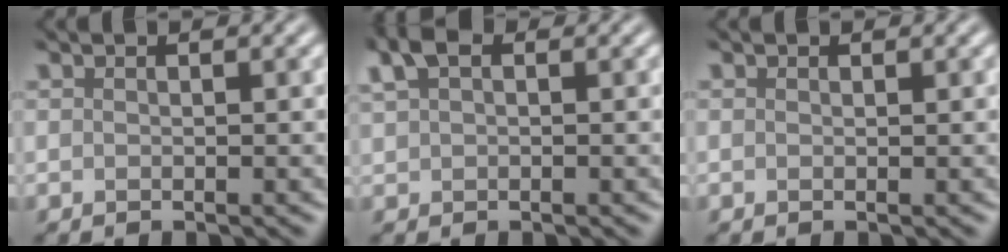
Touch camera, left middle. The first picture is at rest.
{"total": 0.6, "force": [0.4, 0.2, 0.4], "torque": [-0.041, -0.002, 0.043]}
{"total": 0.6, "force": [0.2, -0.3, -0.4], "torque": [0.006, -0.008, 0.004]}